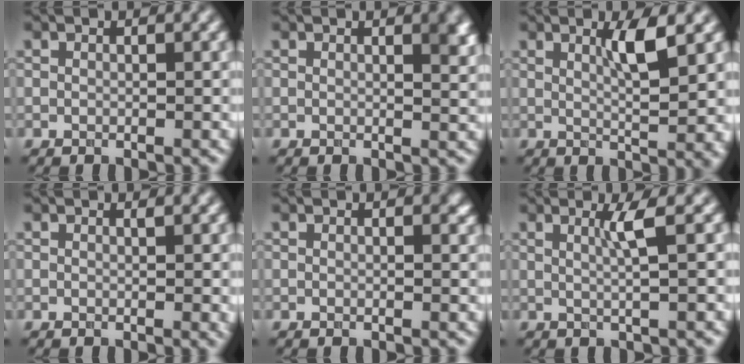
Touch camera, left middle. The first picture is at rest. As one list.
[{"total": 2.6, "force": [1.1, 0.9, 2.2], "torque": [-0.016, 0.001, 0.013]}, {"total": 4.4, "force": [1.5, 0.7, 4.1], "torque": [-0.066, -0.007, 0.026]}, {"total": 0.9, "force": [0.3, 0.2, 0.8], "torque": [-0.010, -0.002, 0.004]}, {"total": 0.8, "force": [0.4, 0.2, 0.6], "torque": [-0.006, -0.003, 0.006]}, {"total": 2.4, "force": [0.6, 0.3, 2.3], "torque": [-0.042, 0.001, 0.007]}]